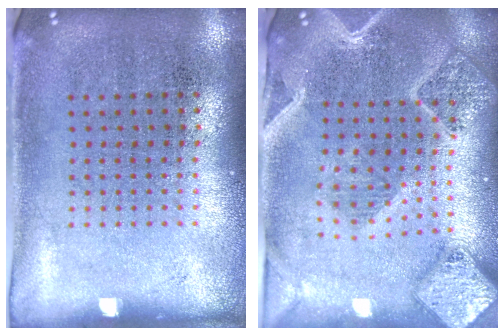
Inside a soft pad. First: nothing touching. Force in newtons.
{"total": 2.9, "press": 2.5, "slide": 1.4}